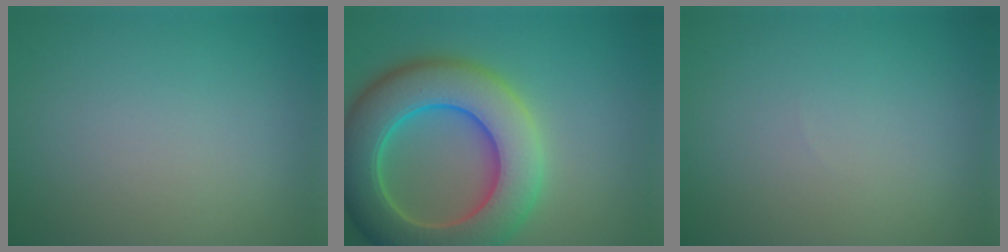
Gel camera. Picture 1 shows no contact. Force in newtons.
{"total": 11.0, "press": 10.9, "slide": 0.6}
{"total": 0.0}